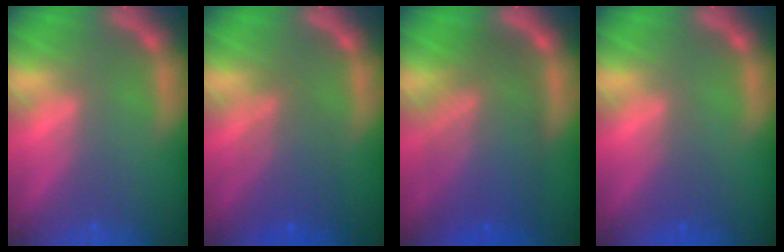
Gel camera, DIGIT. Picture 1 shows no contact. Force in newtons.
{"total": 4.6}
{"total": 9.6}
{"total": 1.5}